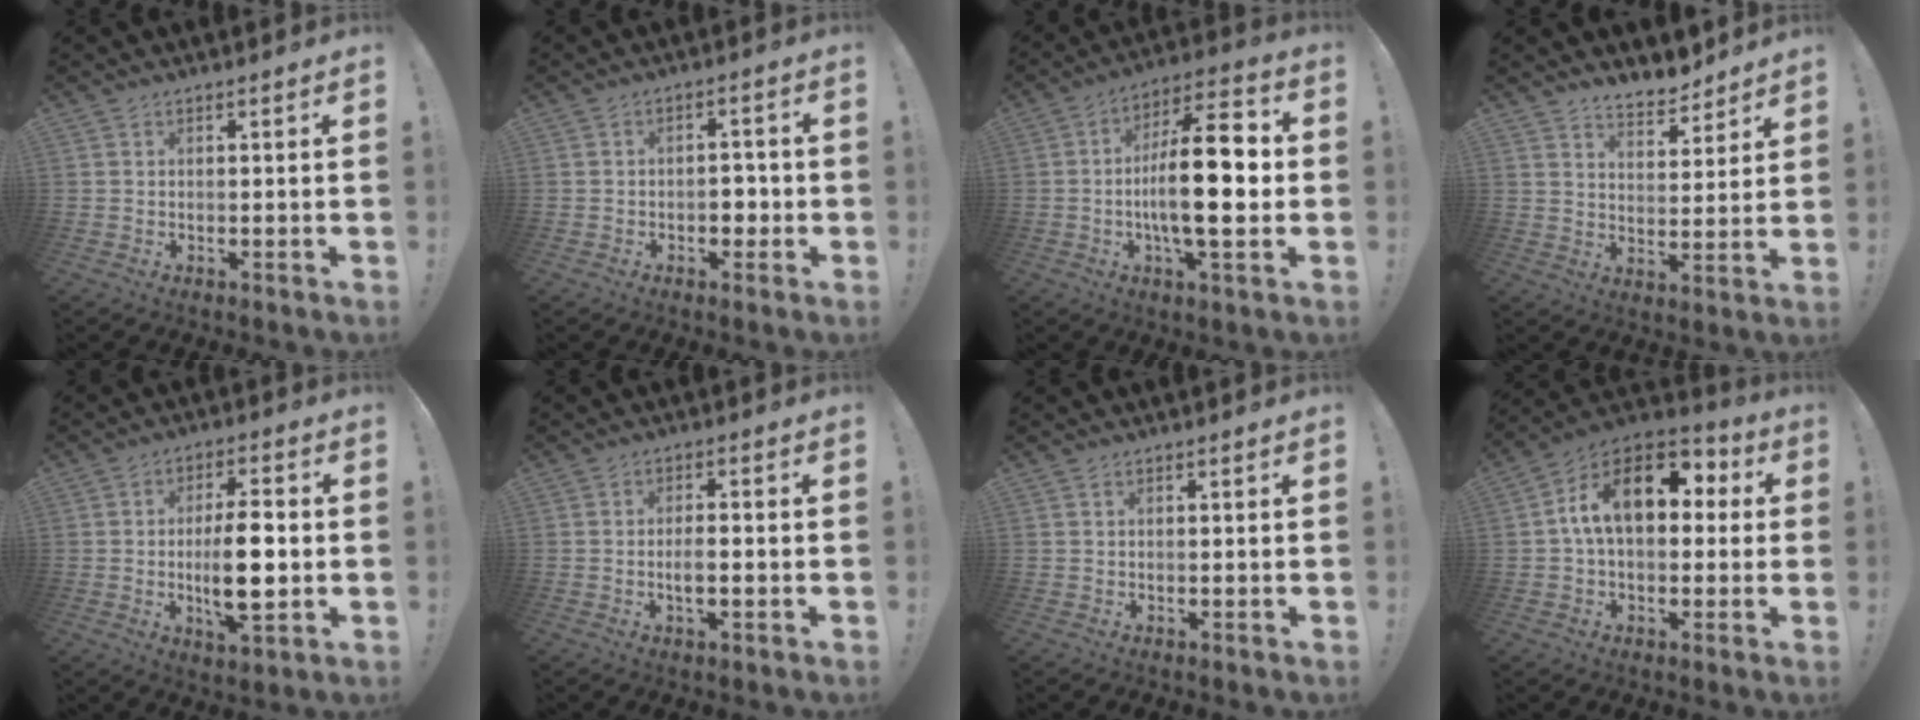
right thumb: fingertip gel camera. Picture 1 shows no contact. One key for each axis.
{"total": 4.7, "fx": -1.3, "fy": 3.4, "fz": 2.9, "tx": -0.034, "ty": 0.010, "tz": -0.024}
{"total": 19.9, "fx": -1.3, "fy": 6.4, "fz": 18.8, "tx": -0.301, "ty": 0.000, "tz": -0.026}
{"total": 6.6, "fx": 6.0, "fy": 2.4, "fz": 1.5, "tx": -0.007, "ty": -0.056, "tz": 0.108}
{"total": 12.3, "fx": -1.4, "fy": 6.9, "fz": 10.1, "tx": -0.171, "ty": 0.008, "tz": -0.026}
{"total": 3.8, "fx": -1.1, "fy": 1.2, "fz": 3.4, "tx": -0.056, "ty": 0.004, "tz": -0.018}
{"total": 0.0}
{"total": 16.8, "fx": 4.1, "fy": 10.2, "fz": 12.8, "tx": -0.210, "ty": 0.007, "tz": 0.069}